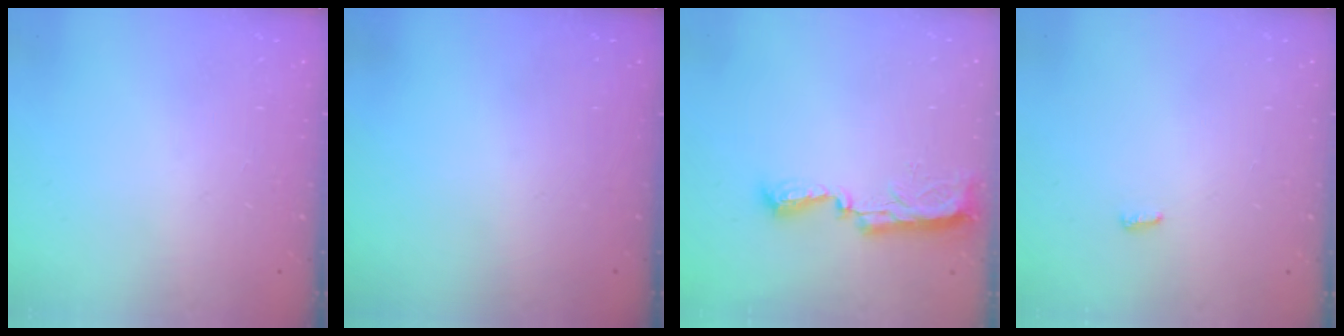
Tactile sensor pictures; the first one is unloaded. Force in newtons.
{"total": 0.0}
{"total": 7.8, "press": 7.8, "slide": 0.8}
{"total": 2.8, "press": 2.8, "slide": 0.5}